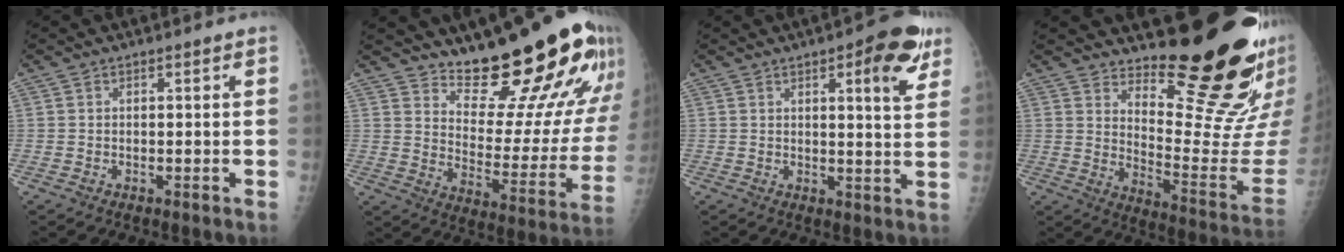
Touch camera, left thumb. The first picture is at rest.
{"total": 22.5, "force": [17.7, 6.6, 12.3], "torque": [-0.127, -0.136, 0.248]}
{"total": 9.6, "force": [4.8, 2.7, 7.8], "torque": [-0.078, -0.019, 0.055]}
{"total": 20.4, "force": [15.2, 5.1, 12.6], "torque": [-0.140, -0.146, 0.224]}